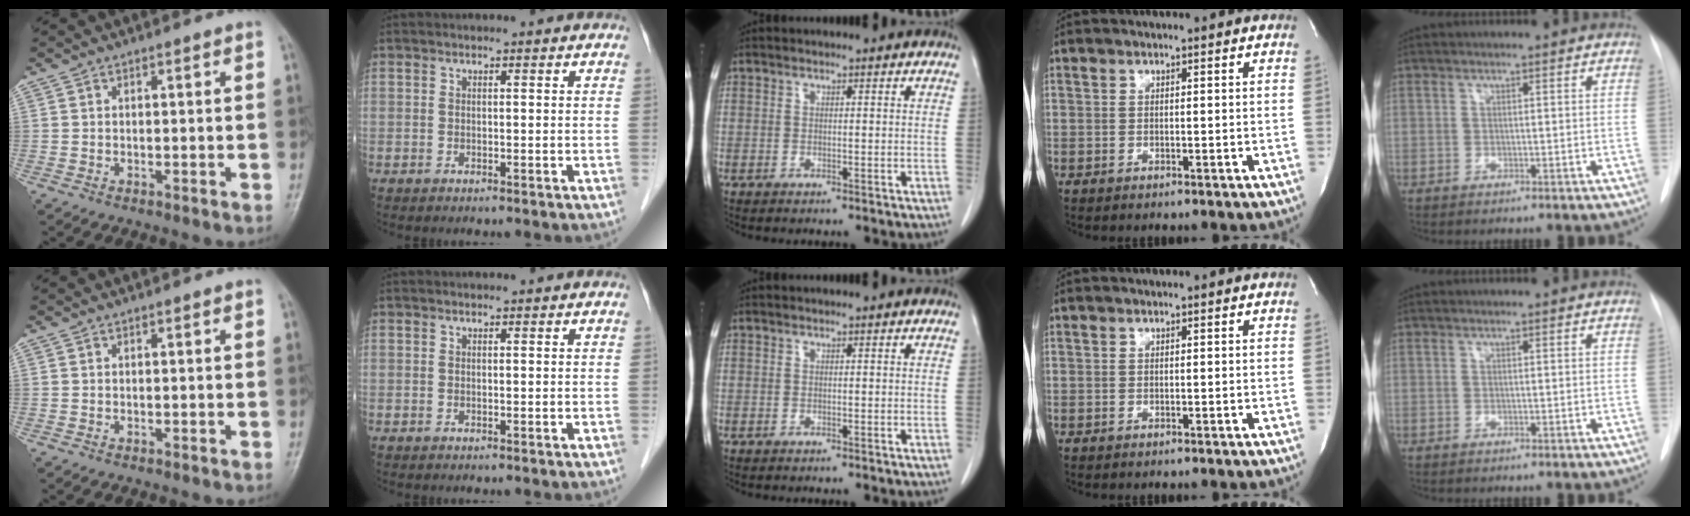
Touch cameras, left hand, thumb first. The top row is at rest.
{}